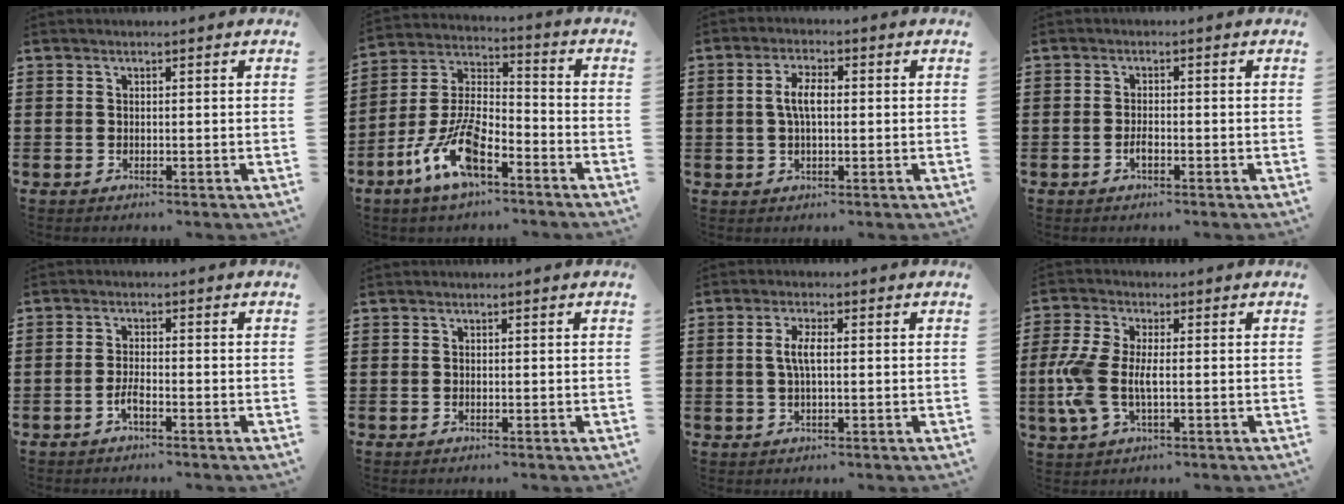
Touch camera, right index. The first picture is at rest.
{"total": 11.2, "force": [-6.7, 4.6, 7.7], "torque": [-0.179, 0.005, -0.132]}
{"total": 4.2, "force": [0.2, 1.7, 3.8], "torque": [-0.081, 0.004, -0.001]}
{"total": 1.7, "force": [-0.9, 0.6, 1.3], "torque": [-0.025, 0.000, -0.016]}
{"total": 2.2, "force": [-1.4, 0.6, 1.5], "torque": [-0.035, 0.000, -0.030]}
{"total": 0.0}
{"total": 3.5, "force": [0.1, 1.1, 3.3], "torque": [-0.069, 0.001, -0.002]}
{"total": 7.3, "force": [-0.9, 3.6, 6.2], "torque": [-0.159, -0.008, -0.026]}